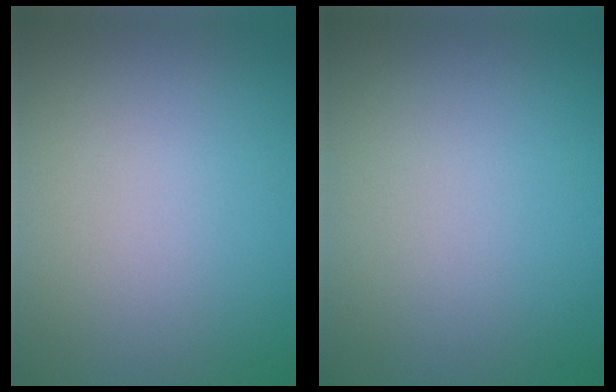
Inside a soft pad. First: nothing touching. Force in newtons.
{"total": 0.0}